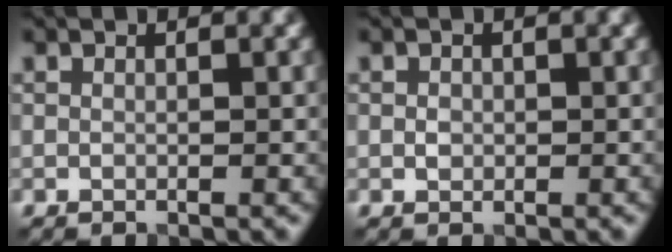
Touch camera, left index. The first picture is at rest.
{"total": 0.8, "force": [0.0, 0.7, 0.4], "torque": [-0.008, -0.002, -0.002]}